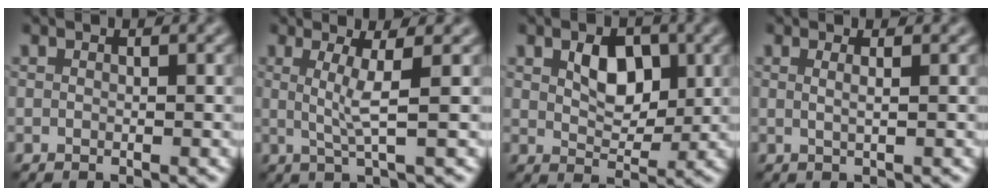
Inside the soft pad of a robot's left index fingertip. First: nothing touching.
{"total": 3.0, "force": [0.3, 0.3, 3.0], "torque": [-0.063, -0.008, 0.007]}
{"total": 3.7, "force": [0.9, 2.4, 2.7], "torque": [-0.052, -0.003, 0.013]}
{"total": 1.3, "force": [0.4, 0.5, 1.1], "torque": [-0.013, -0.004, -0.006]}